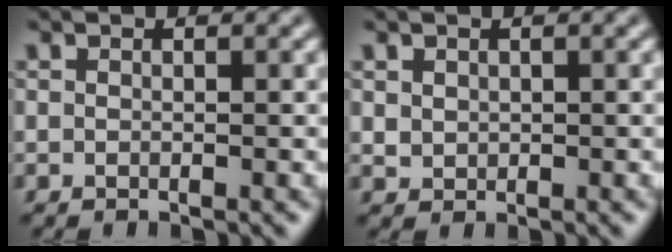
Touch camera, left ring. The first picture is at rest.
{"total": 0.9, "force": [0.4, 0.8, 0.2], "torque": [-0.005, -0.004, 0.014]}